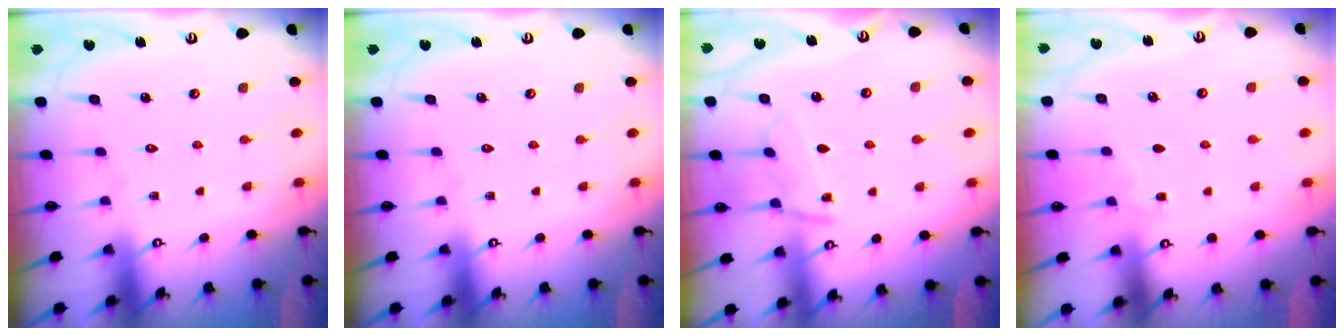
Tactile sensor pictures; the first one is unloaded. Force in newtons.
{"total": 0.0}
{"total": 8.8, "press": 8.7, "slide": 0.5}
{"total": 4.5, "press": 4.5, "slide": 0.6}